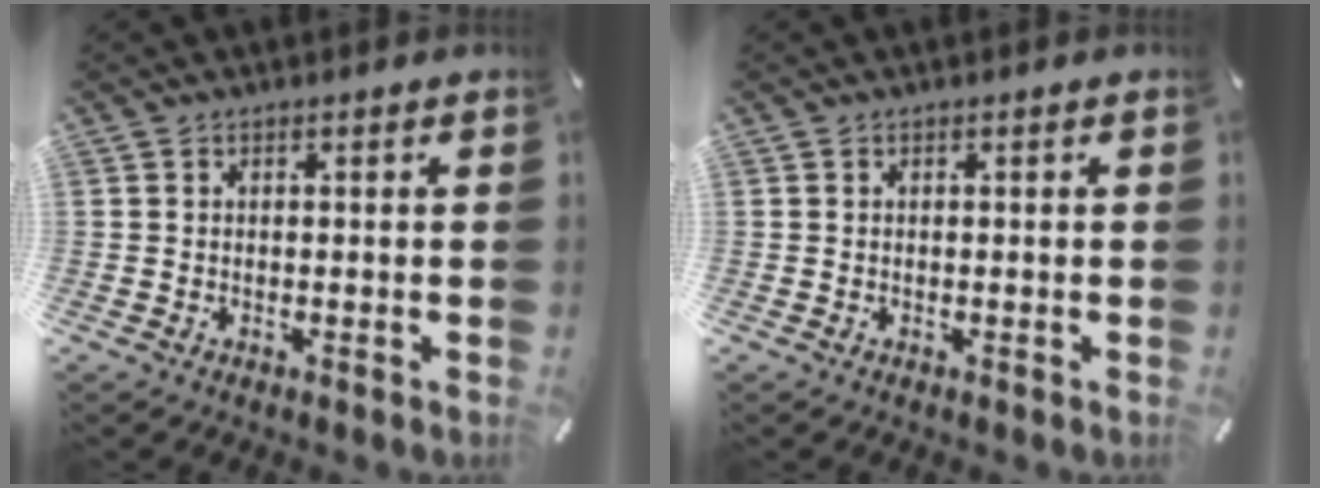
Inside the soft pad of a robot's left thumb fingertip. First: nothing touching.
{"total": 0.0}